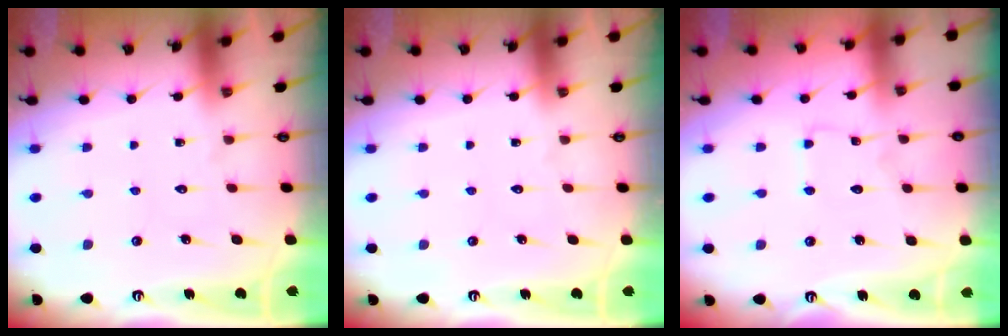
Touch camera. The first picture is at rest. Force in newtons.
{"total": 0.0}
{"total": 2.4, "press": 2.4, "slide": 0.2}